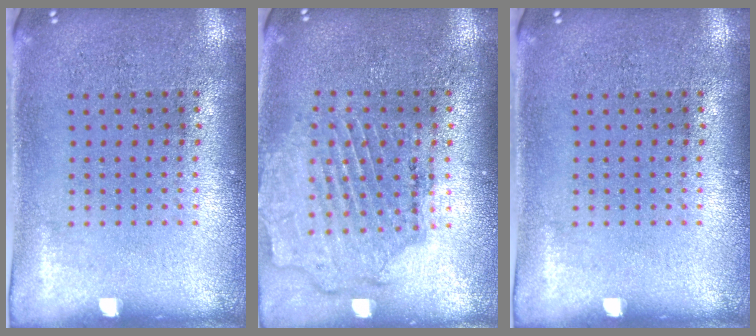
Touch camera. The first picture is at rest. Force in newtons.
{"total": 1.6, "press": 1.5, "slide": 0.4}
{"total": 0.0}